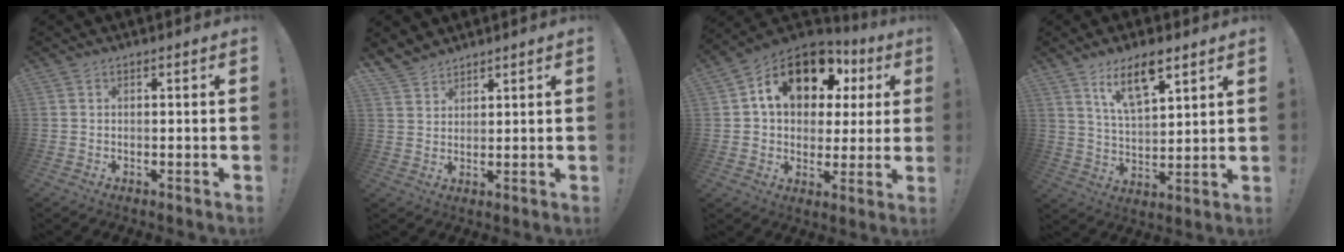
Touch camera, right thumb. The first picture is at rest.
{"total": 4.7, "force": [4.2, 2.0, 0.8], "torque": [-0.014, -0.029, 0.080]}
{"total": 17.4, "force": [7.6, 11.1, 11.0], "torque": [-0.177, -0.024, 0.135]}
{"total": 11.0, "force": [7.3, 4.1, 7.1], "torque": [-0.118, -0.034, 0.127]}